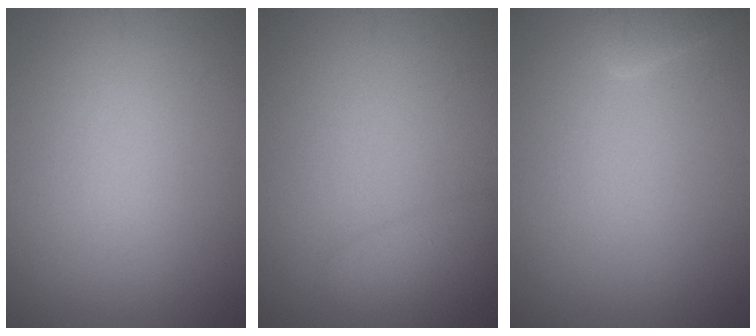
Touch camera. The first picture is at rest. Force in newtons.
{"total": 2.2, "press": 2.2, "slide": 0.1}
{"total": 1.5, "press": 1.5, "slide": 0.1}